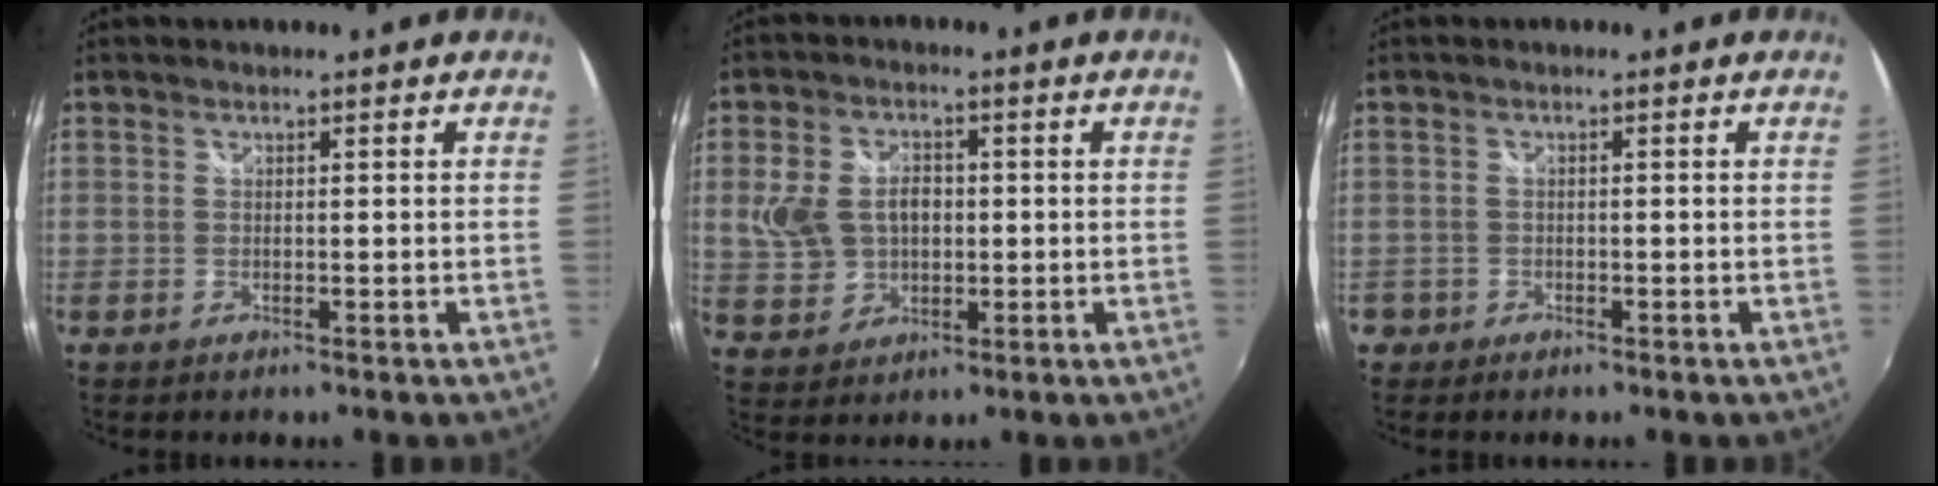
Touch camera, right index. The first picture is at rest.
{"total": 8.8, "force": [0.6, 6.6, 5.8], "torque": [-0.126, 0.014, 0.019]}
{"total": 1.9, "force": [-1.0, 1.6, 0.2], "torque": [-0.009, 0.003, -0.016]}